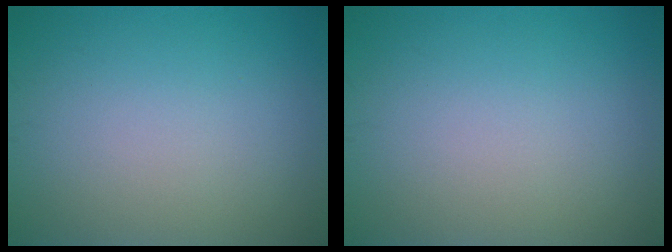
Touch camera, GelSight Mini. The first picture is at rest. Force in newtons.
{"total": 0.0}